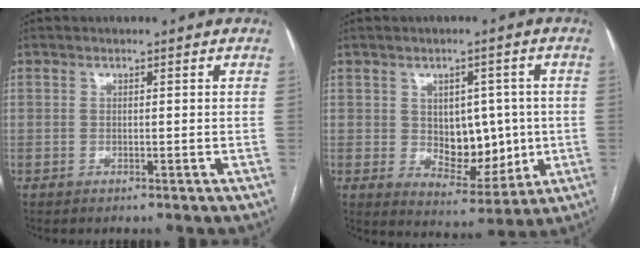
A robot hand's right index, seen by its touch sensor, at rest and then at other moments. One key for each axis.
{"total": 9.3, "fx": 0.2, "fy": 5.8, "fz": 7.2, "tx": -0.099, "ty": 0.003, "tz": 0.019}